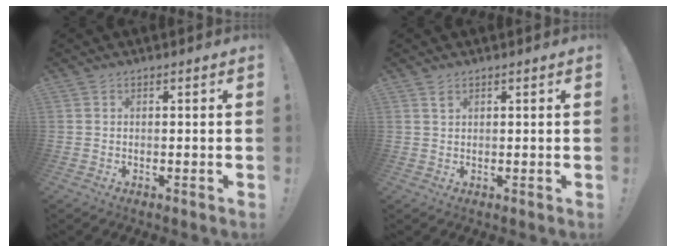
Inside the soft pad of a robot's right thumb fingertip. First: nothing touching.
{"total": 1.1, "force": [0.8, 0.5, 0.6], "torque": [0.001, -0.006, 0.012]}